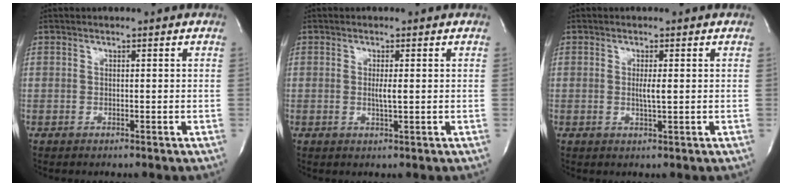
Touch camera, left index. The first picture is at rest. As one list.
[{"total": 1.8, "force": [0.1, 0.0, 1.8], "torque": [-0.038, -0.002, 0.001]}, {"total": 2.0, "force": [0.1, 0.0, 2.0], "torque": [-0.040, -0.002, 0.002]}]